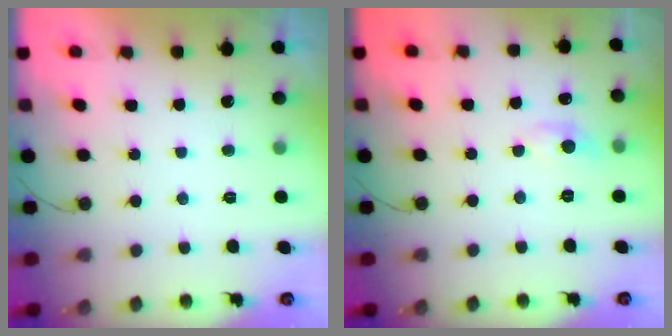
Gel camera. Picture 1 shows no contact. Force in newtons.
{"total": 4.0, "press": 4.0, "slide": 0.5}